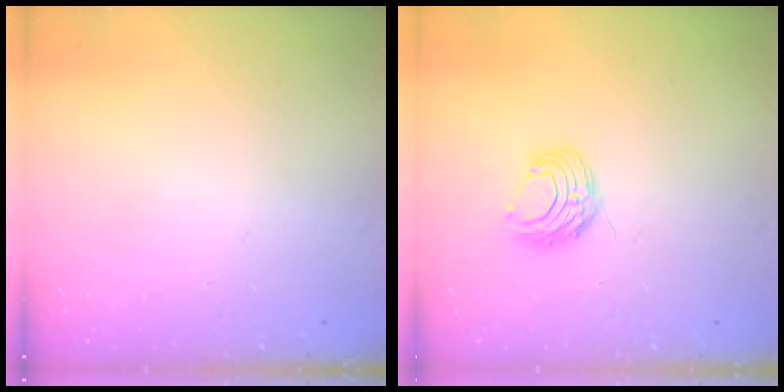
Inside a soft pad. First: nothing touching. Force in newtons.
{"total": 7.6, "press": 7.6, "slide": 0.5}